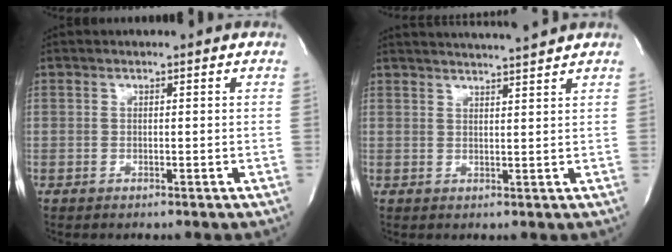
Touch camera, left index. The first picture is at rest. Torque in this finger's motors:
{"motor_torque": [0.97, -1.16, 0.18, 0.06]}